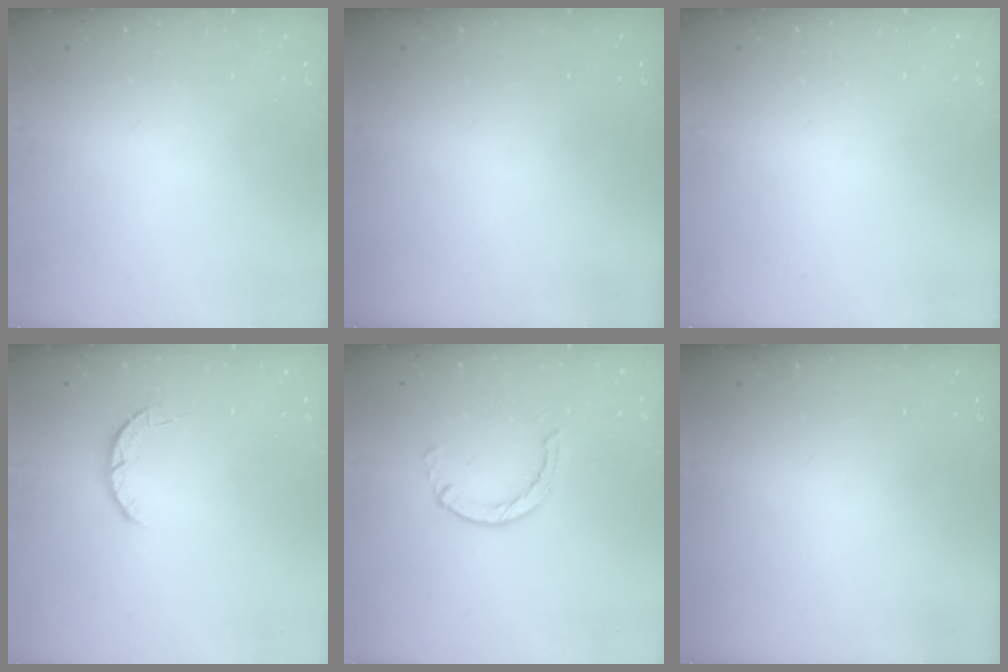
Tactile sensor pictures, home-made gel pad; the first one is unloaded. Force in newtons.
{"total": 0.0}
{"total": 2.4, "press": 2.4, "slide": 0.2}
{"total": 3.3, "press": 3.3, "slide": 0.5}
{"total": 2.5, "press": 2.4, "slide": 0.4}
{"total": 0.0}